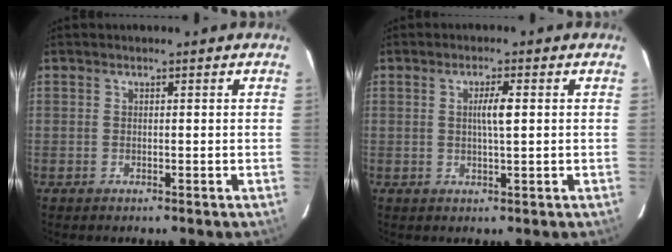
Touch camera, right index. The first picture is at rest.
{"total": 3.0, "force": [0.4, 0.1, 3.0], "torque": [-0.054, 0.000, 0.007]}